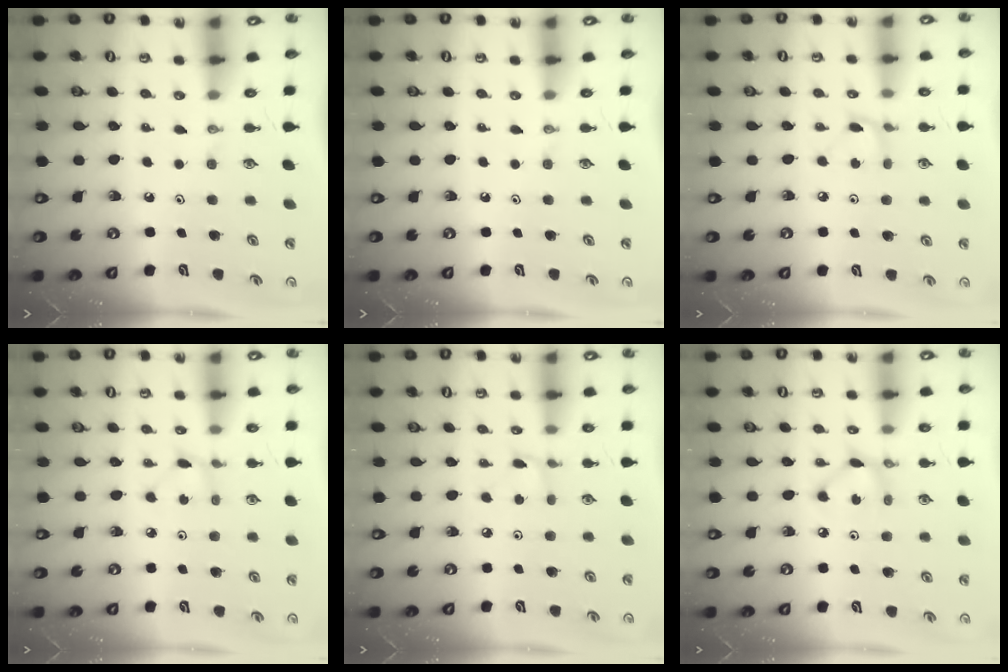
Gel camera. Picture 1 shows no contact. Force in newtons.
{"total": 0.0}
{"total": 2.0, "press": 2.0, "slide": 0.2}
{"total": 0.7, "press": 0.7, "slide": 0.1}
{"total": 1.2, "press": 1.2, "slide": 0.1}
{"total": 4.0, "press": 4.0, "slide": 0.2}